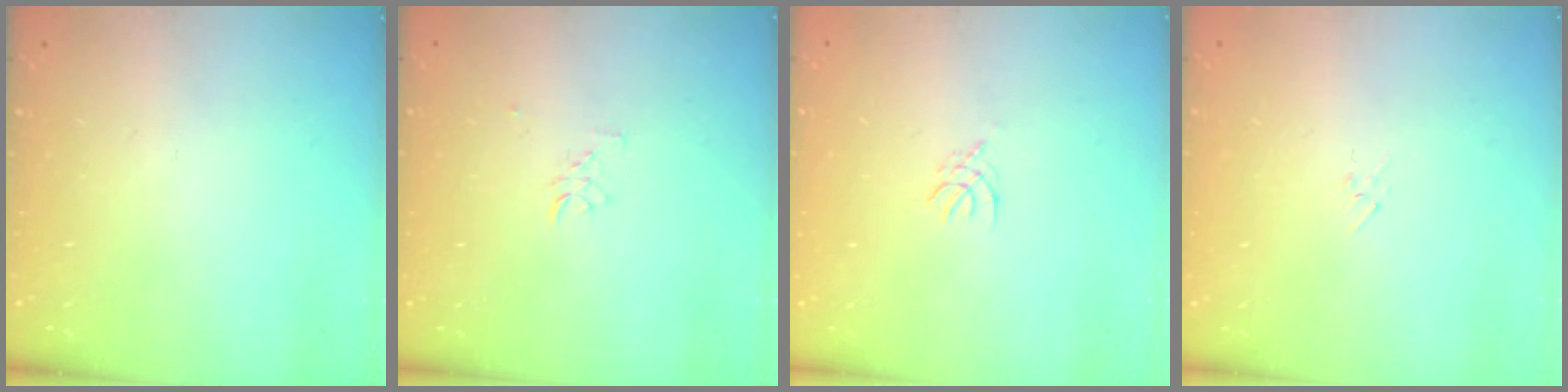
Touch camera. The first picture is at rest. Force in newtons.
{"total": 2.6, "press": 2.6, "slide": 0.1}
{"total": 1.2, "press": 1.2, "slide": 0.3}
{"total": 2.9, "press": 2.9, "slide": 0.6}